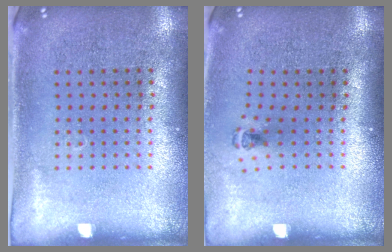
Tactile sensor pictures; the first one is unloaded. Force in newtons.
{"total": 0.5, "press": 0.4, "slide": 0.4}